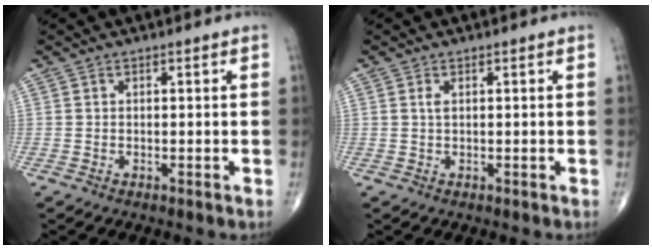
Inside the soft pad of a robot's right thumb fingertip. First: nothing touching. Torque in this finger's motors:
{"motor_torque": [0.06, 0.20, -0.01, -0.15, 0.00]}